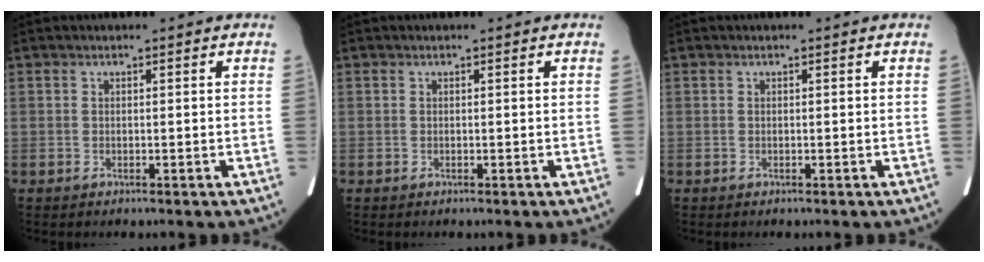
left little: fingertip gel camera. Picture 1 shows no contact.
{"total": 0.0}
{"total": 0.0}